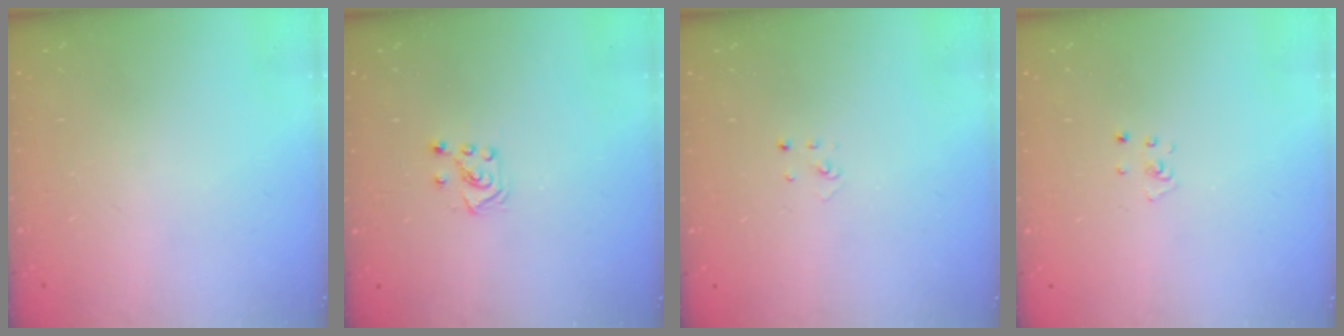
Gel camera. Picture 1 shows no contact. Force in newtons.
{"total": 4.7, "press": 4.7, "slide": 0.5}
{"total": 2.0, "press": 2.0, "slide": 0.1}
{"total": 2.6, "press": 2.6, "slide": 0.3}